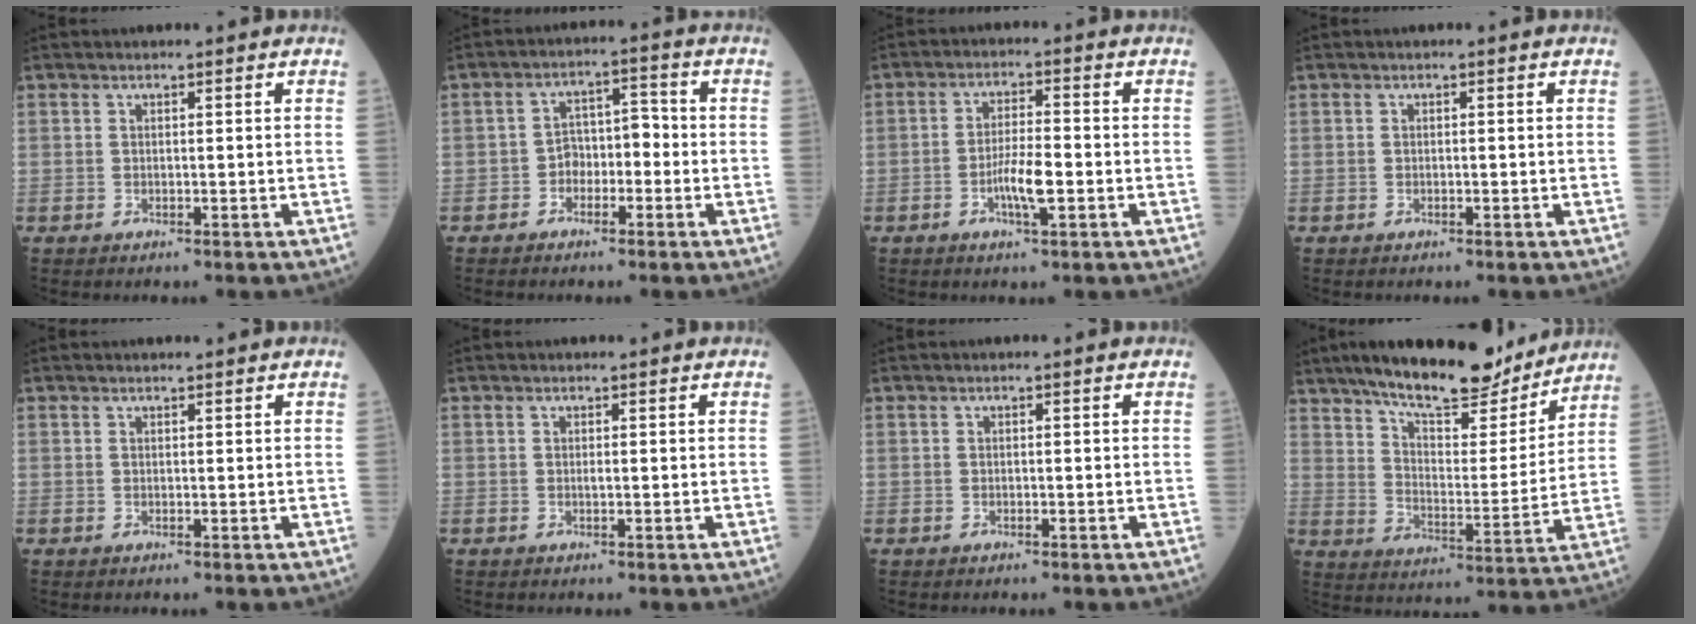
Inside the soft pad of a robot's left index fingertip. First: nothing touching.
{"total": 4.4, "force": [-1.9, 2.7, 2.9], "torque": [-0.042, 0.019, -0.040]}
{"total": 4.9, "force": [-1.9, 0.7, 4.5], "torque": [-0.086, -0.005, -0.036]}
{"total": 0.0}
{"total": 0.6, "force": [0.6, 0.1, 0.1], "torque": [-0.005, 0.004, 0.011]}
{"total": 0.0}
{"total": 0.0}
{"total": 16.9, "force": [14.3, 3.8, 8.1], "torque": [-0.127, -0.007, 0.222]}